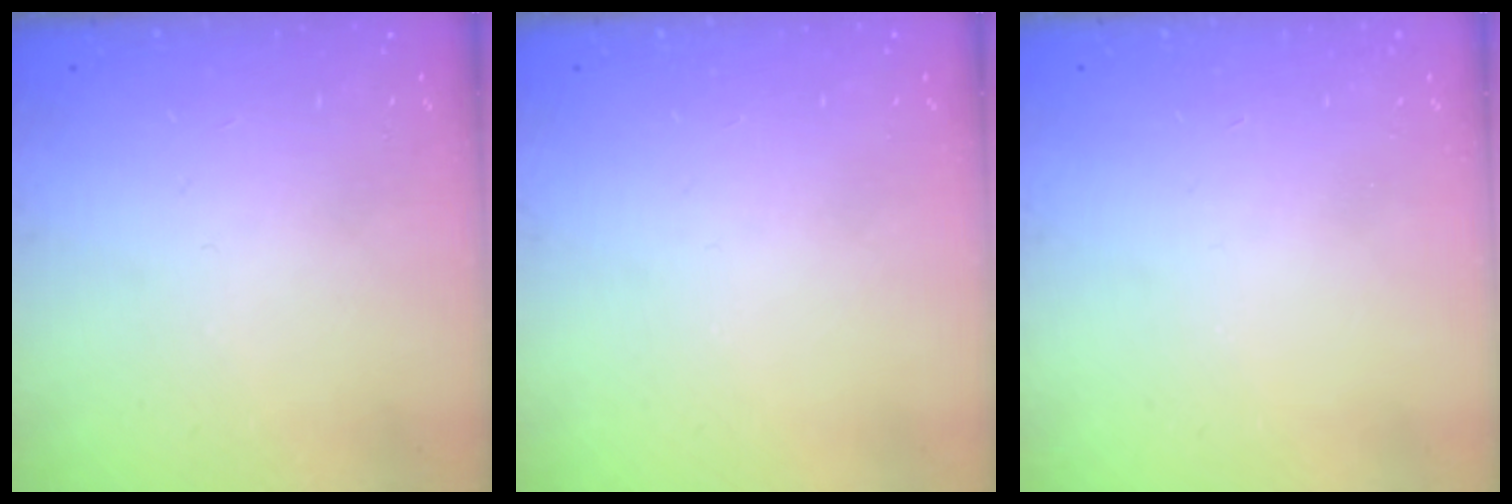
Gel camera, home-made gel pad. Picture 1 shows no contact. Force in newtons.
{"total": 0.0}
{"total": 0.0}